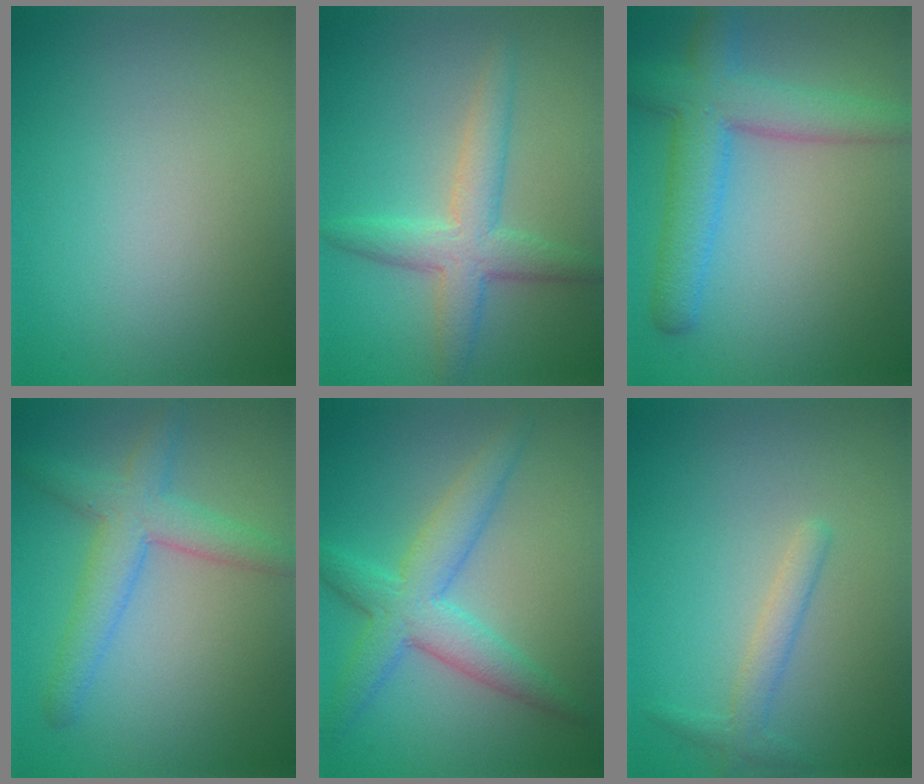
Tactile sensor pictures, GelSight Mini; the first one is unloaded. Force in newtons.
{"total": 4.3, "press": 4.3, "slide": 0.1}
{"total": 5.9, "press": 5.9, "slide": 0.2}
{"total": 4.3, "press": 4.3, "slide": 0.1}
{"total": 5.0, "press": 5.0, "slide": 0.2}
{"total": 1.8, "press": 1.8, "slide": 0.1}